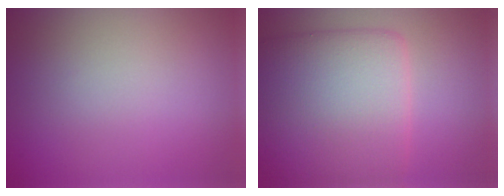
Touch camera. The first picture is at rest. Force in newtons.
{"total": 10.2, "press": 10.2, "slide": 0.3}